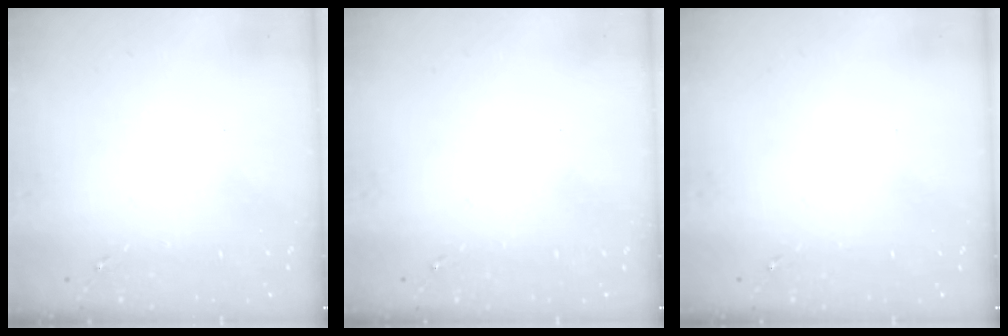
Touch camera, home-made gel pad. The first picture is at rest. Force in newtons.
{"total": 0.0}
{"total": 0.0}